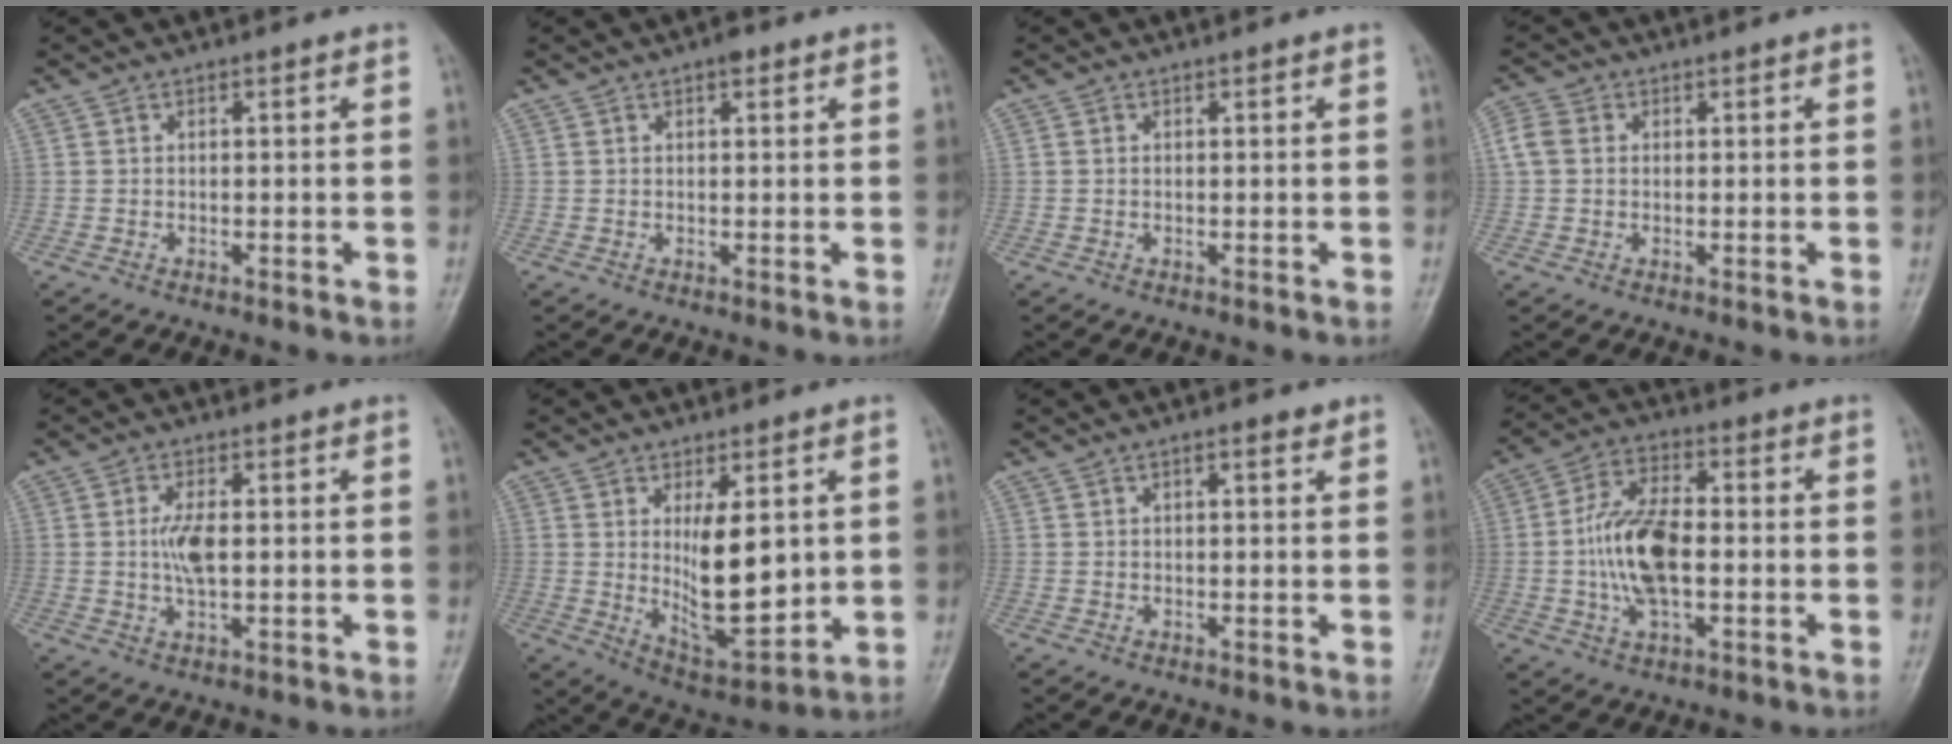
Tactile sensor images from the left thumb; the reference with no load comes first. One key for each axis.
{"total": 1.8, "fx": 1.1, "fy": 0.8, "fz": 1.3, "tx": -0.013, "ty": -0.001, "tz": 0.012}
{"total": 0.0}
{"total": 3.6, "fx": 0.8, "fy": 2.9, "fz": 2.1, "tx": -0.044, "ty": 0.009, "tz": 0.011}
{"total": 5.0, "fx": 0.4, "fy": 2.2, "fz": 4.5, "tx": -0.091, "ty": -0.003, "tz": 0.008}
{"total": 12.8, "fx": 1.6, "fy": 5.3, "fz": 11.5, "tx": -0.160, "ty": -0.034, "tz": 0.047}
{"total": 2.2, "fx": 1.3, "fy": 0.7, "fz": 1.6, "tx": -0.020, "ty": -0.004, "tz": 0.018}
{"total": 12.7, "fx": -0.9, "fy": 6.5, "fz": 10.9, "tx": -0.211, "ty": 0.014, "tz": -0.019}